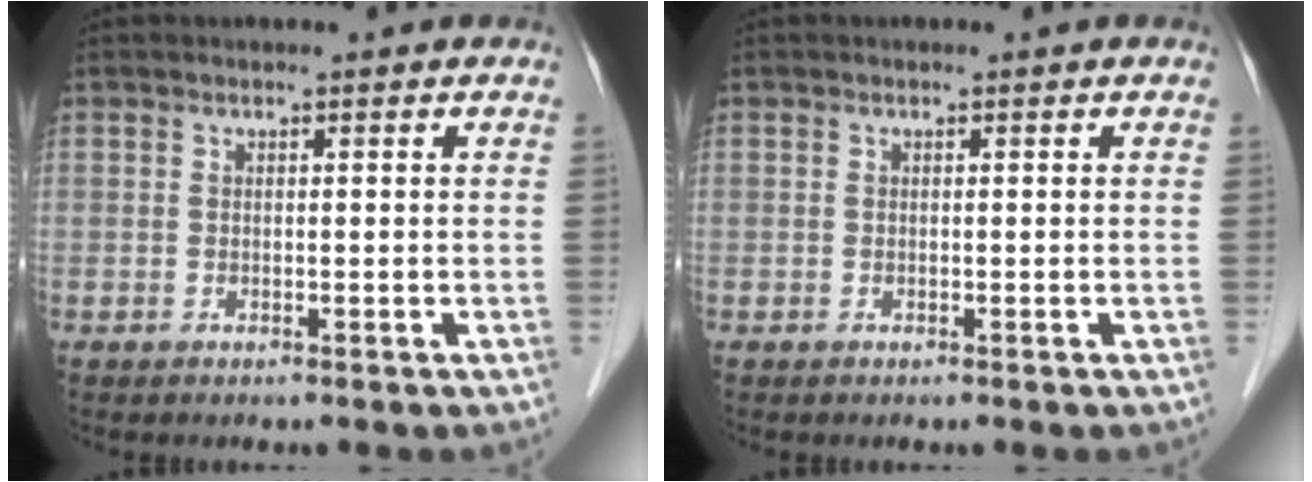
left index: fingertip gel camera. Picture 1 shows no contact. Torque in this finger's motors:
{"motor_torque": [0.00, 0.00, -0.02, 0.00]}